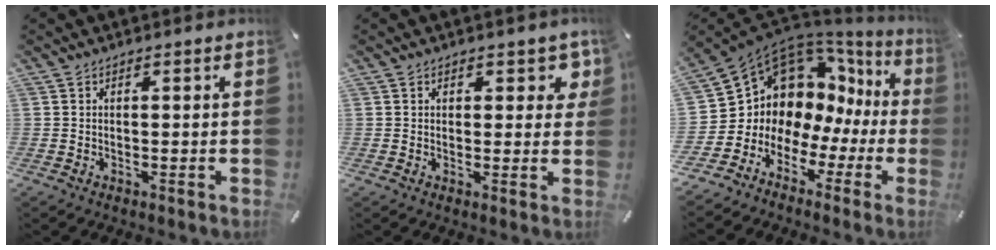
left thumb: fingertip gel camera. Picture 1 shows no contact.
{"total": 5.0, "force": [2.5, 3.1, 3.1], "torque": [-0.019, -0.009, 0.035]}
{"total": 9.4, "force": [5.5, 7.3, 2.3], "torque": [-0.066, -0.085, 0.108]}